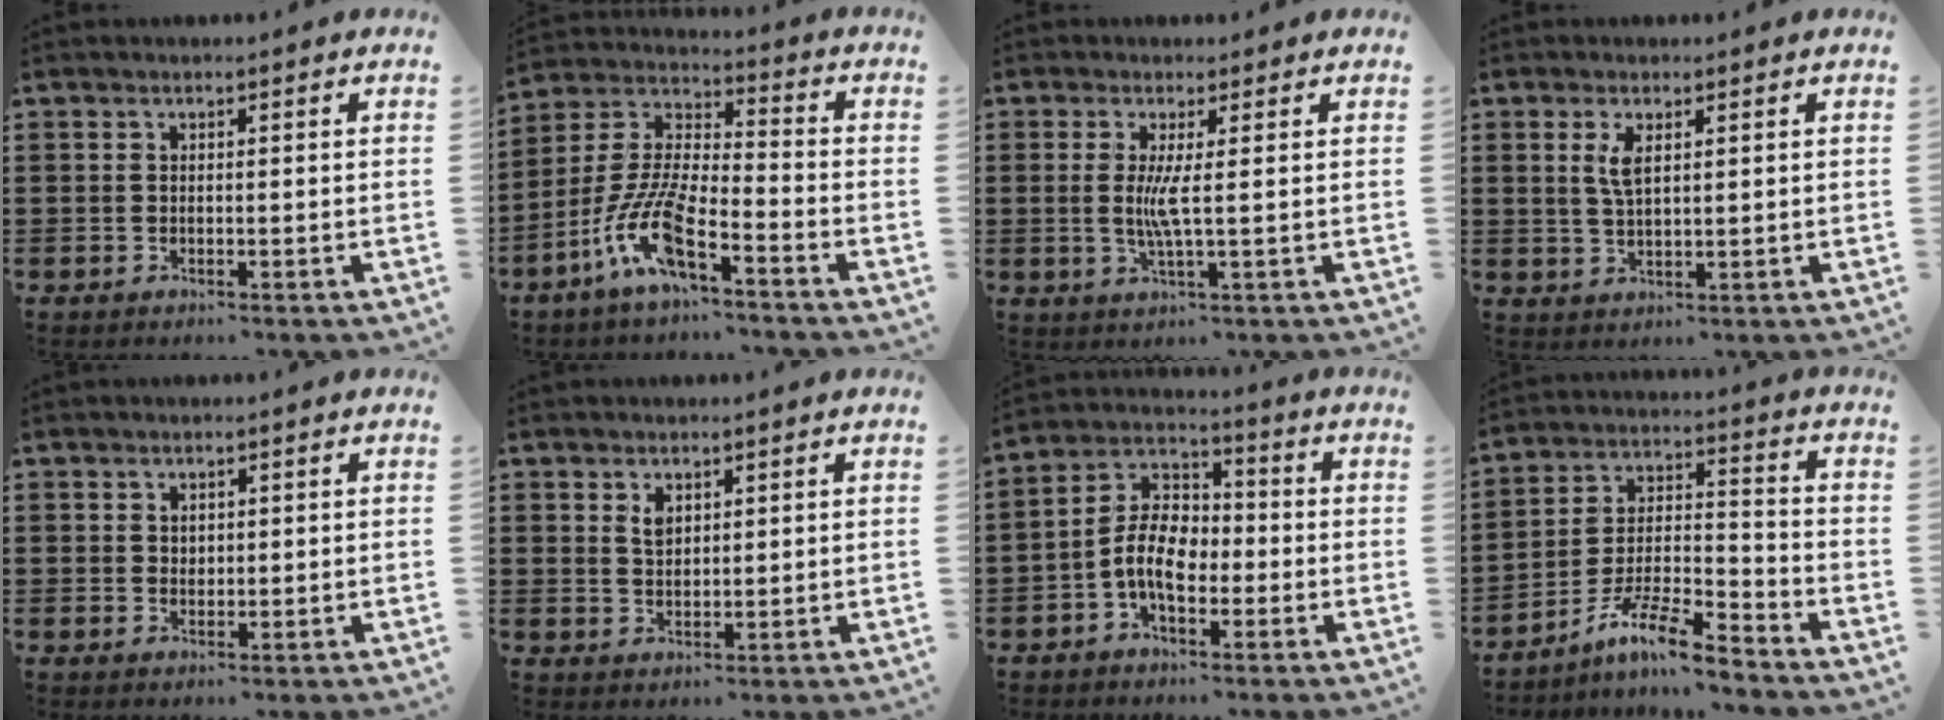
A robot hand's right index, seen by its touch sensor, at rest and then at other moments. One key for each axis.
{"total": 10.9, "fx": -6.9, "fy": 2.7, "fz": 8.0, "tx": -0.200, "ty": -0.009, "tz": -0.142}
{"total": 4.1, "fx": 0.3, "fy": -0.1, "fz": 4.0, "tx": -0.083, "ty": -0.009, "tz": 0.000}
{"total": 3.3, "fx": 1.2, "fy": 1.1, "fz": 2.8, "tx": -0.061, "ty": 0.006, "tz": 0.020}
{"total": 1.3, "fx": 0.8, "fy": 1.0, "fz": 0.3, "tx": -0.008, "ty": 0.004, "tz": 0.016}
{"total": 2.2, "fx": 1.2, "fy": 1.3, "fz": 1.3, "tx": -0.029, "ty": 0.003, "tz": 0.023}
{"total": 8.0, "fx": -2.0, "fy": 4.7, "fz": 6.1, "tx": -0.145, "ty": 0.009, "tz": -0.046}
{"total": 9.6, "fx": -8.0, "fy": 0.9, "fz": 5.2, "tx": -0.102, "ty": 0.010, "tz": -0.156}